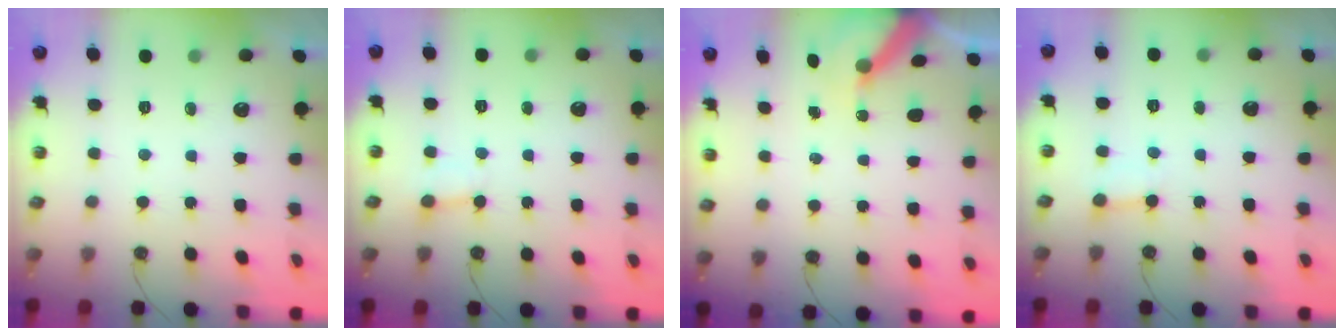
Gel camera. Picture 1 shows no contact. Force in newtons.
{"total": 1.7, "press": 1.7, "slide": 0.0}
{"total": 5.3, "press": 5.3, "slide": 0.7}
{"total": 2.2, "press": 2.2, "slide": 0.3}